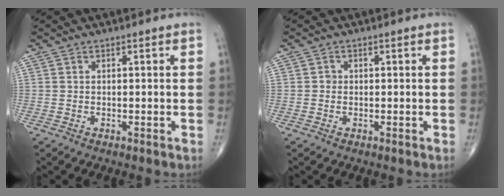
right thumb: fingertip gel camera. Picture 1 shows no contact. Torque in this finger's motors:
{"motor_torque": [-0.19, 0.06, 0.23, 0.01, -0.08]}